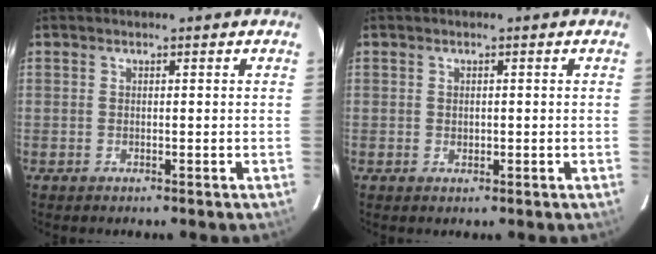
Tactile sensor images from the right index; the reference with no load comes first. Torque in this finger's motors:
{"motor_torque": [-0.06, -0.01, -0.02, 0.00]}